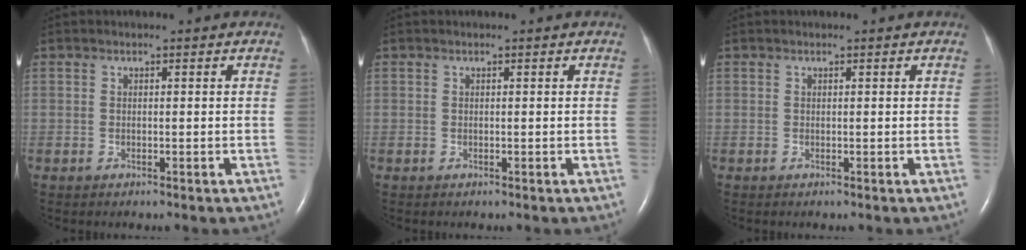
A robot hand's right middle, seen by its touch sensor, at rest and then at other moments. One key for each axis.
{"total": 0.0}
{"total": 0.0}